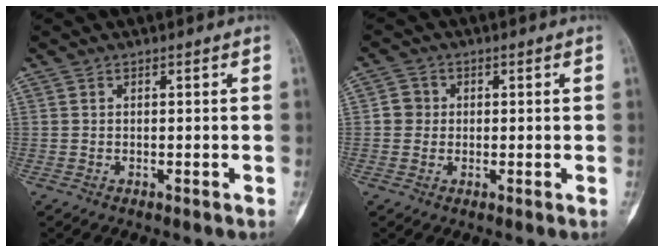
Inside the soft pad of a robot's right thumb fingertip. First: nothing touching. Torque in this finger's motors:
{"motor_torque": [0.17, 0.73, 0.21, 0.02, 0.00]}